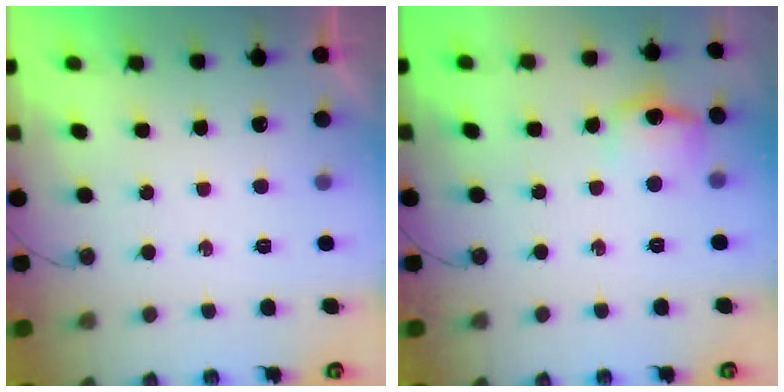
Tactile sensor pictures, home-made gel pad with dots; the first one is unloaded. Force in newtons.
{"total": 11.3, "press": 11.3, "slide": 0.9}